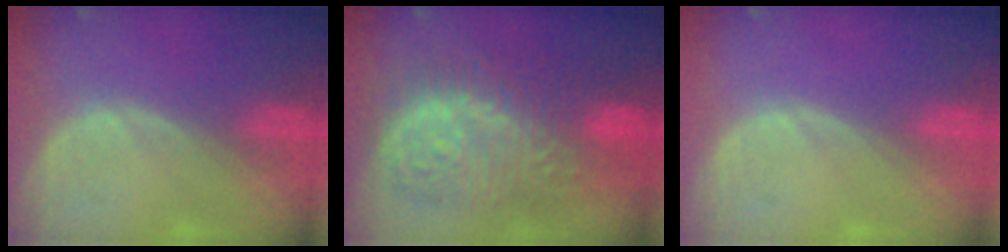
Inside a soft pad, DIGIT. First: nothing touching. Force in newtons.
{"total": 13.4, "press": 13.4, "slide": 1.3}
{"total": 0.0}